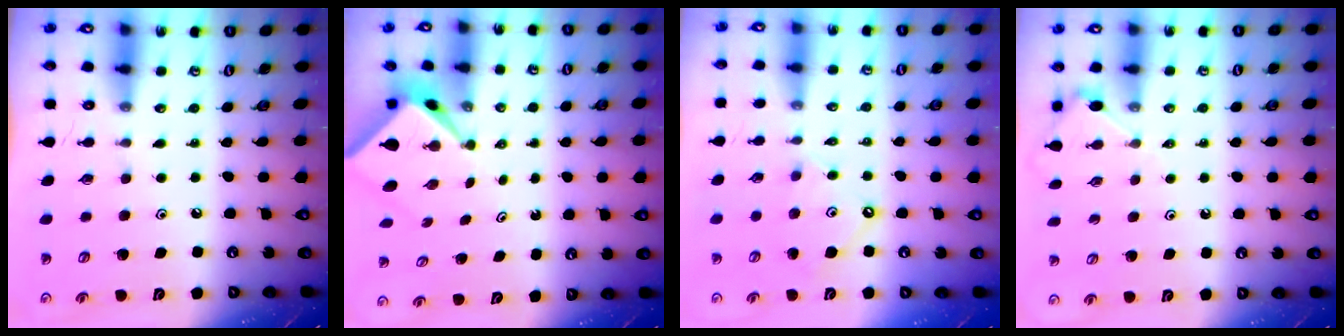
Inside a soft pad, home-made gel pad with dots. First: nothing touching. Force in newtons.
{"total": 2.4, "press": 2.4, "slide": 0.2}
{"total": 5.1, "press": 5.1, "slide": 0.6}
{"total": 3.9, "press": 3.9, "slide": 0.4}